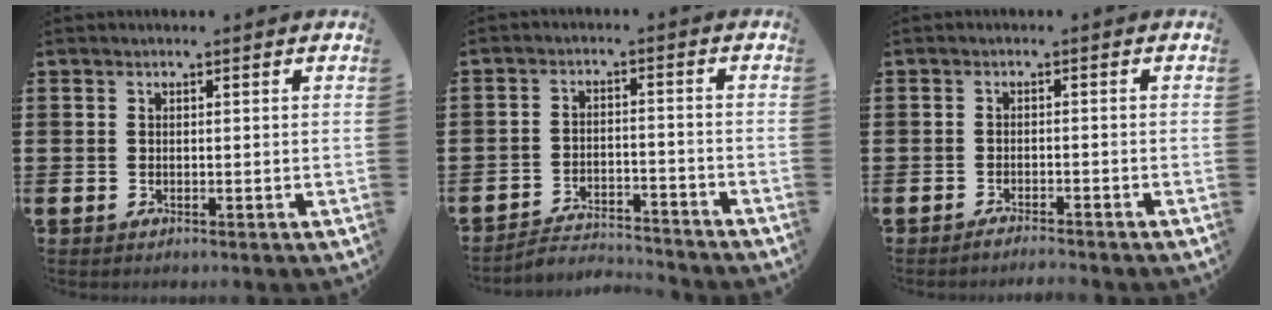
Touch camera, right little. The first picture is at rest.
{"total": 3.0, "force": [-3.0, 0.3, 0.0], "torque": [-0.008, 0.005, -0.067]}
{"total": 1.5, "force": [-1.4, -0.1, 0.3], "torque": [-0.007, 0.000, -0.028]}